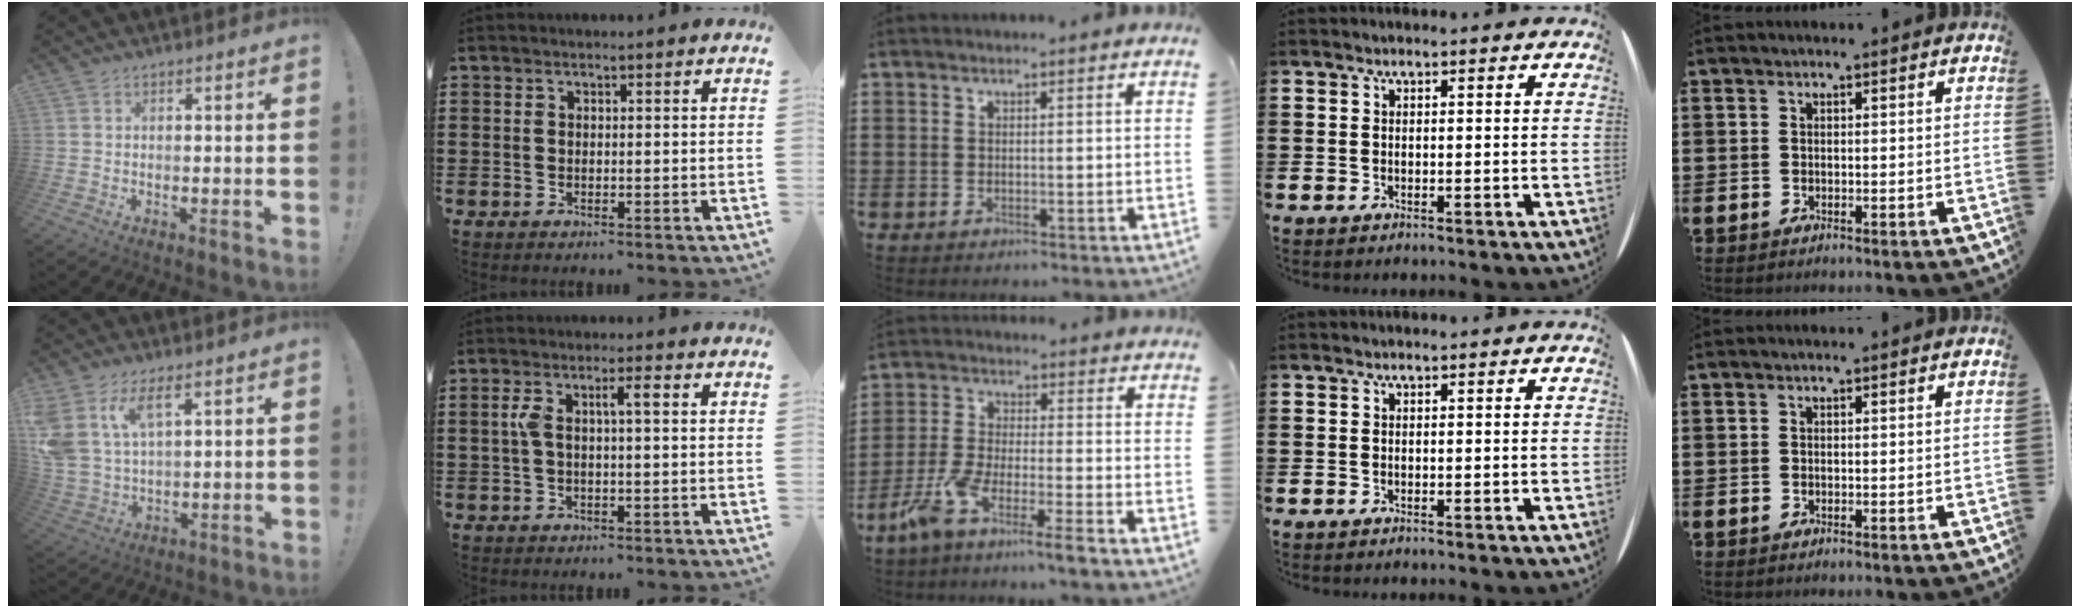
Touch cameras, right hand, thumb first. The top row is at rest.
{"thumb": {"total": 10.1, "force": [5.7, 4.9, 6.7], "torque": [-0.153, -0.019, 0.112]}, "index": {"total": 4.0, "force": [0.3, 0.9, 3.9], "torque": [-0.089, 0.003, -0.004]}, "middle": {"total": 7.2, "force": [-6.0, -0.4, 4.0], "torque": [-0.096, -0.014, -0.120]}}